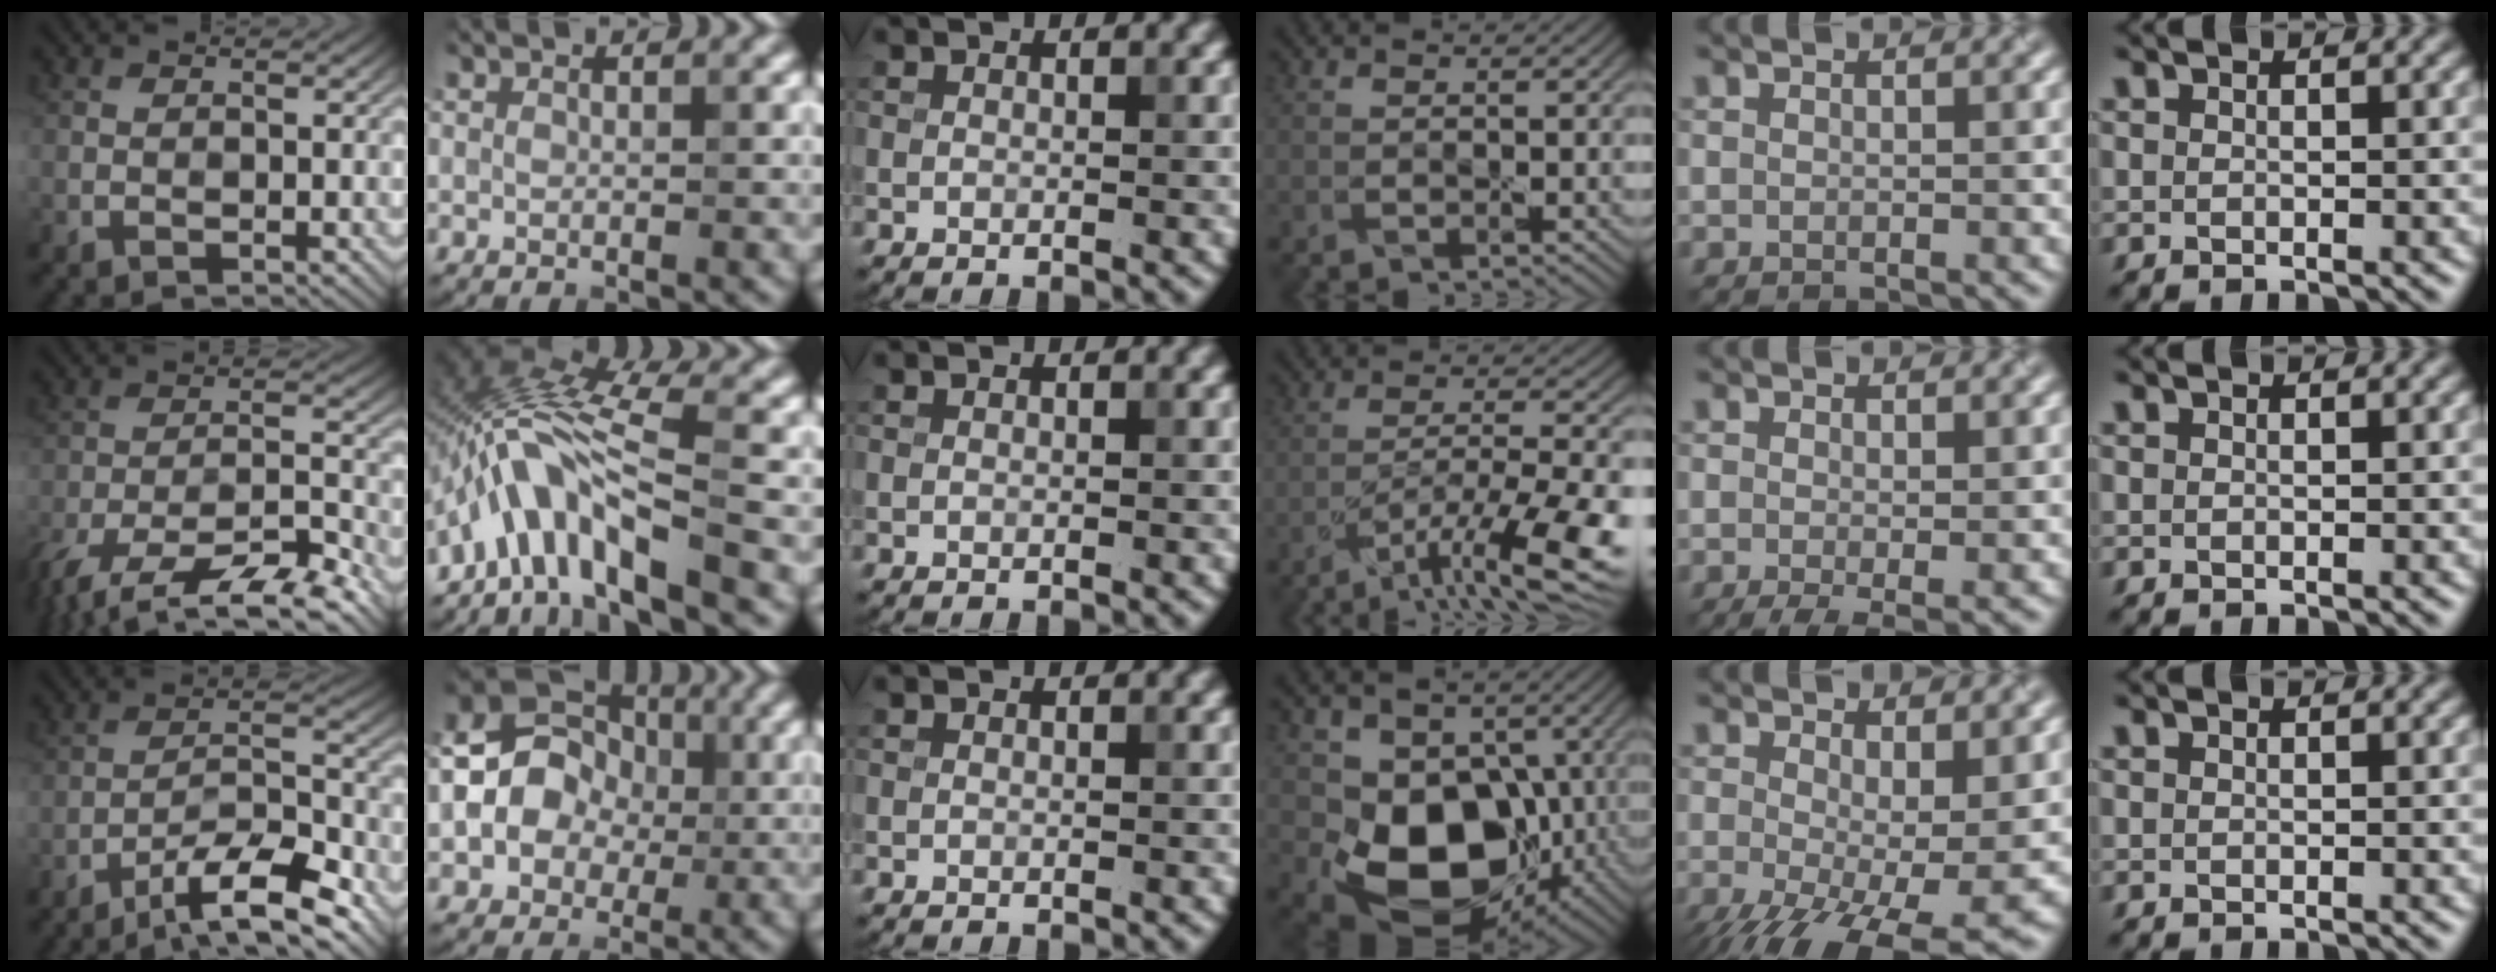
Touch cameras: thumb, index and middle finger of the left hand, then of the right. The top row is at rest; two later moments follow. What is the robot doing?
{"motion": "peel", "object": "postage stamp"}